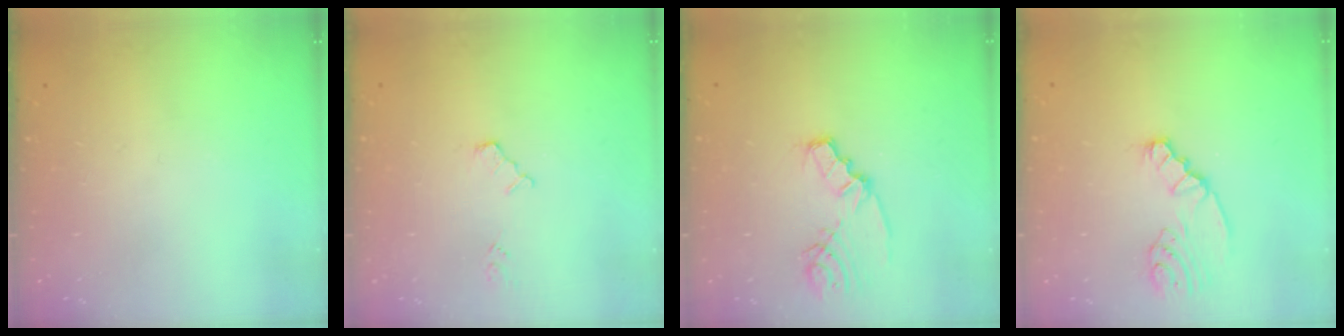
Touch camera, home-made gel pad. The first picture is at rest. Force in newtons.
{"total": 4.0, "press": 4.0, "slide": 0.6}
{"total": 4.6, "press": 4.6, "slide": 0.5}
{"total": 2.3, "press": 2.2, "slide": 0.3}